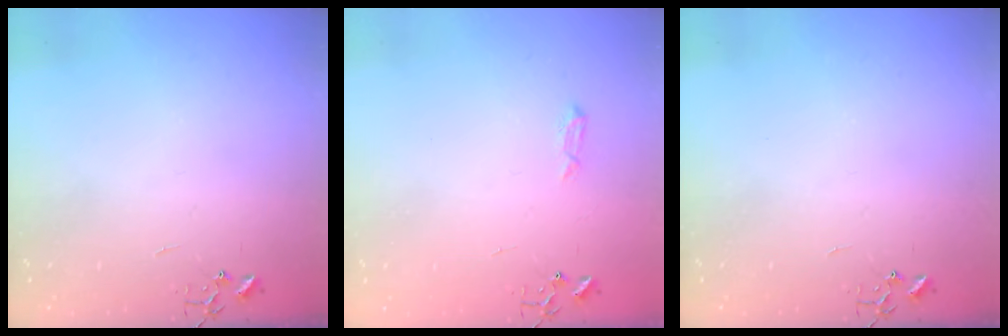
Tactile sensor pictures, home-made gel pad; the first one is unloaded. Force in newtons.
{"total": 5.5, "press": 5.5, "slide": 0.7}
{"total": 0.0}